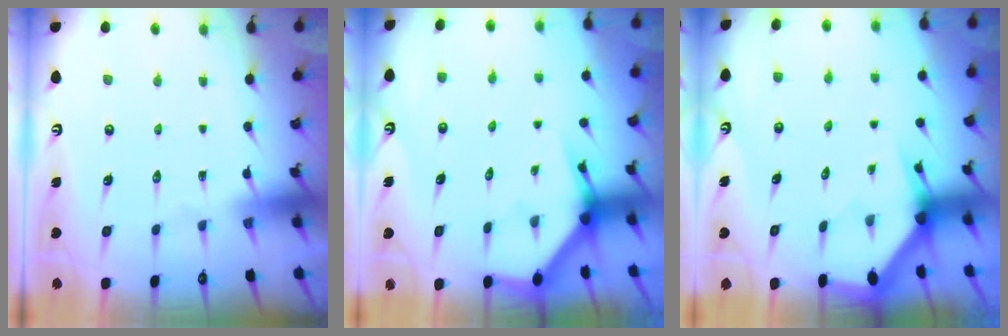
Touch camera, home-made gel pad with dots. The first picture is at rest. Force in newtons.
{"total": 4.0, "press": 4.0, "slide": 0.2}
{"total": 2.9, "press": 2.9, "slide": 0.0}